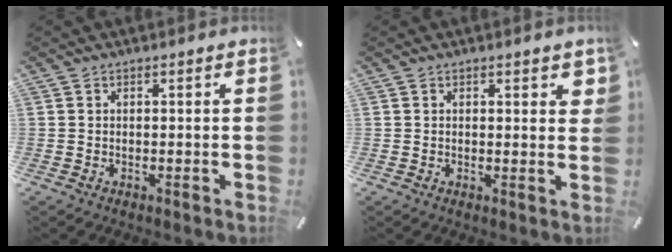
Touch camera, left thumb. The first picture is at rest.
{"total": 2.4, "force": [1.2, 1.1, 1.7], "torque": [-0.021, -0.003, 0.018]}